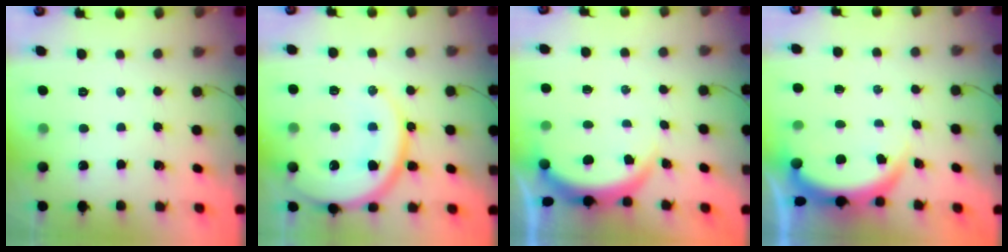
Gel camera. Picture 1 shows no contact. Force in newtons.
{"total": 18.0, "press": 18.0, "slide": 1.7}
{"total": 3.7, "press": 3.7, "slide": 0.5}
{"total": 3.9, "press": 3.9, "slide": 0.2}